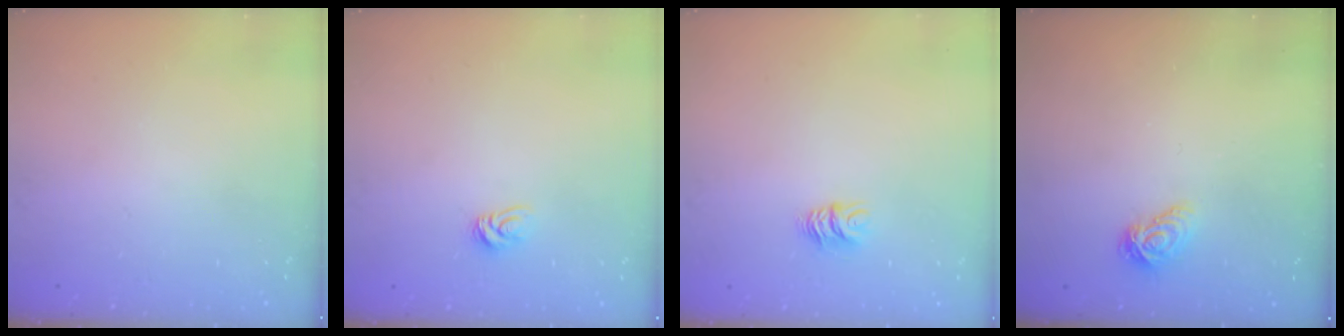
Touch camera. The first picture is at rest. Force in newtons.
{"total": 4.5, "press": 4.5, "slide": 0.3}
{"total": 5.5, "press": 5.5, "slide": 0.2}
{"total": 6.1, "press": 6.1, "slide": 0.7}